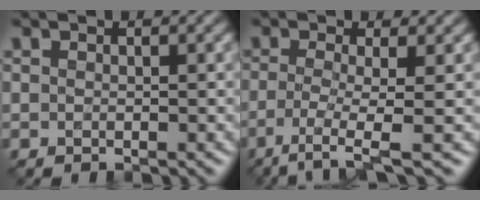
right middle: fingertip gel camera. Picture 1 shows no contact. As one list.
[{"total": 4.0, "force": [-1.7, 0.6, 3.5], "torque": [-0.067, -0.010, -0.042]}]